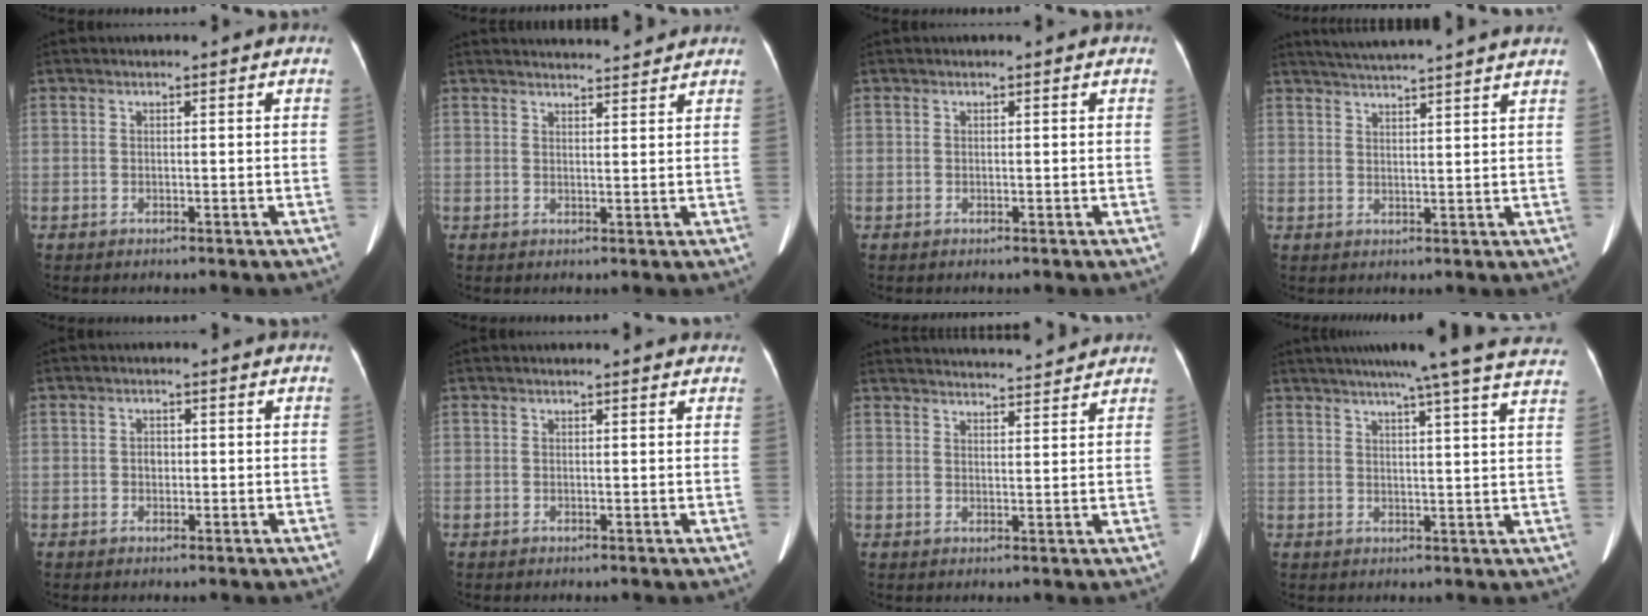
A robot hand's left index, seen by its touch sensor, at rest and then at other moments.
{"total": 6.5, "force": [6.4, 0.4, 1.2], "torque": [-0.016, 0.016, 0.076]}
{"total": 0.0}
{"total": 11.7, "force": [10.7, -1.1, 4.8], "torque": [-0.085, 0.016, 0.141]}
{"total": 1.2, "force": [-0.2, 0.9, 0.7], "torque": [-0.014, 0.002, -0.002]}
{"total": 4.2, "force": [3.8, 1.0, 1.3], "torque": [-0.013, 0.016, 0.032]}
{"total": 11.2, "force": [10.9, 0.6, 2.5], "torque": [-0.035, 0.016, 0.141]}
{"total": 22.2, "force": [19.2, -0.3, 11.2], "torque": [-0.171, -0.013, 0.231]}